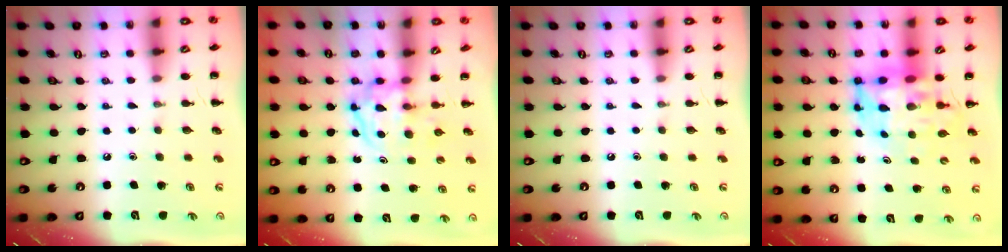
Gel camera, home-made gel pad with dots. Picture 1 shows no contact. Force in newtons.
{"total": 3.6, "press": 3.6, "slide": 0.4}
{"total": 0.0}
{"total": 8.8, "press": 8.4, "slide": 2.3}